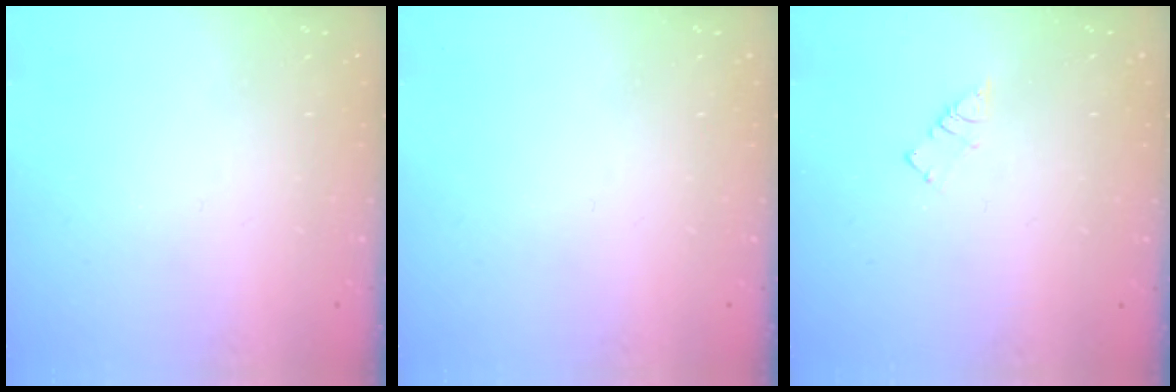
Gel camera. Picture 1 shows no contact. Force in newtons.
{"total": 0.0}
{"total": 2.6, "press": 2.6, "slide": 0.3}